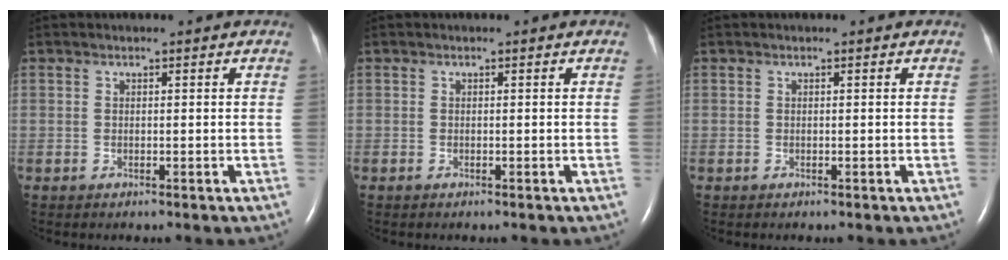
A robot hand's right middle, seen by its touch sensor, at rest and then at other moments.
{"total": 0.0}
{"total": 0.0}